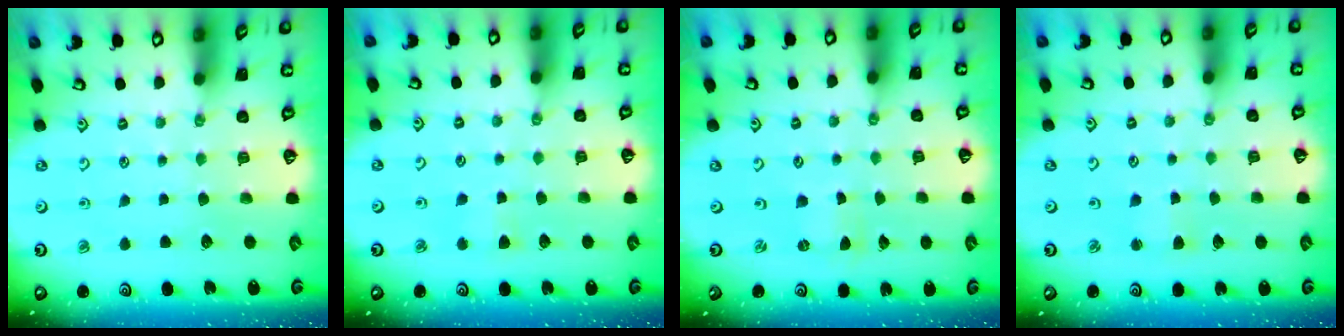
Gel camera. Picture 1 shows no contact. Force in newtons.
{"total": 2.8, "press": 2.7, "slide": 0.5}
{"total": 0.0}
{"total": 2.9, "press": 2.9, "slide": 0.3}